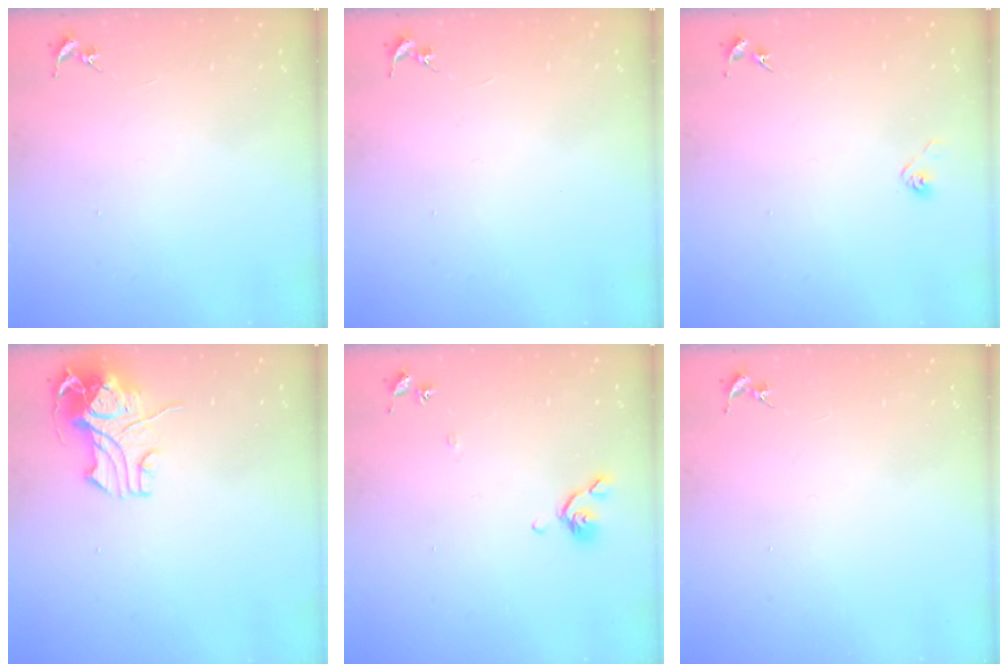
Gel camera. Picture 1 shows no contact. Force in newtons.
{"total": 0.0}
{"total": 2.9, "press": 2.8, "slide": 0.8}
{"total": 10.7, "press": 10.6, "slide": 1.8}
{"total": 6.7, "press": 6.6, "slide": 1.0}
{"total": 0.0}